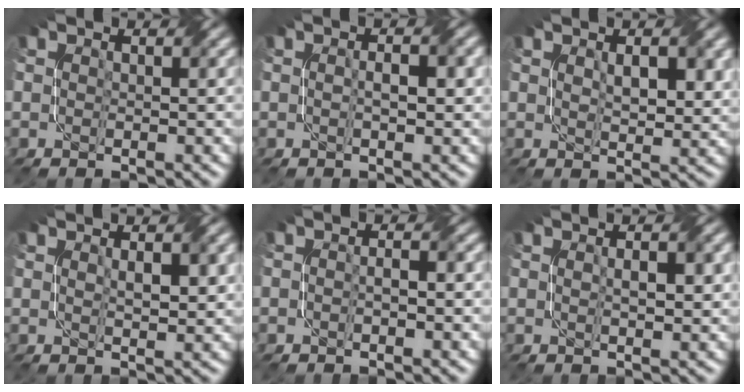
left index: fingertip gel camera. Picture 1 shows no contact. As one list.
[{"total": 2.3, "force": [0.0, 0.6, 2.2], "torque": [-0.034, 0.001, -0.001]}, {"total": 3.2, "force": [1.0, 1.3, 2.8], "torque": [-0.050, -0.002, 0.023]}, {"total": 2.5, "force": [0.8, 0.7, 2.3], "torque": [-0.037, 0.002, 0.018]}, {"total": 0.9, "force": [-0.4, 0.2, 0.8], "torque": [-0.017, 0.002, -0.011]}, {"total": 2.0, "force": [0.3, 0.6, 1.9], "torque": [-0.033, 0.003, 0.007]}]